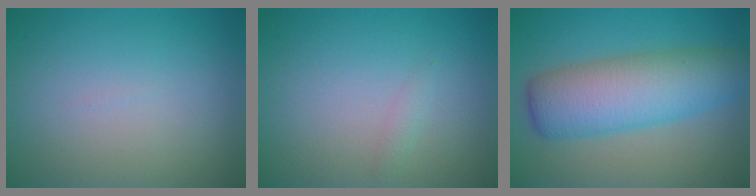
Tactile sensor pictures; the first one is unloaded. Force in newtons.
{"total": 0.7, "press": 0.7, "slide": 0.0}
{"total": 7.8, "press": 7.8, "slide": 0.1}